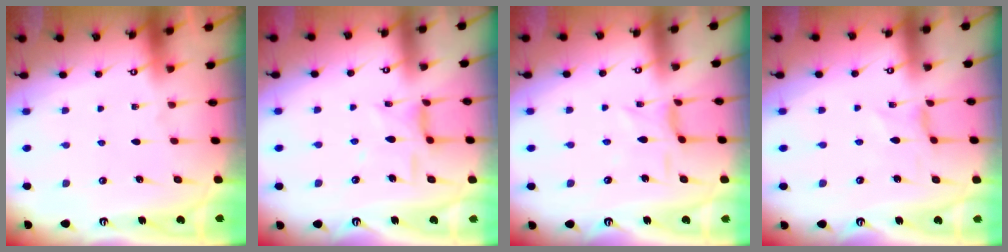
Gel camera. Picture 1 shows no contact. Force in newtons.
{"total": 8.3, "press": 8.2, "slide": 0.6}
{"total": 2.9, "press": 2.8, "slide": 0.7}
{"total": 0.0}